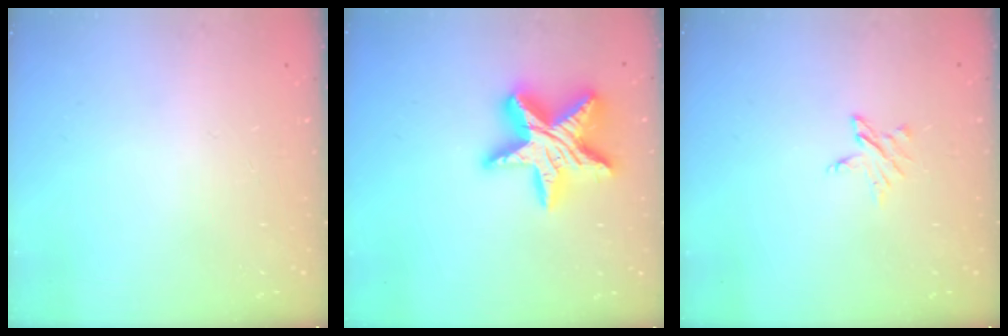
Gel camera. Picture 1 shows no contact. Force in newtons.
{"total": 19.7, "press": 19.6, "slide": 1.9}
{"total": 4.4, "press": 4.4, "slide": 0.5}